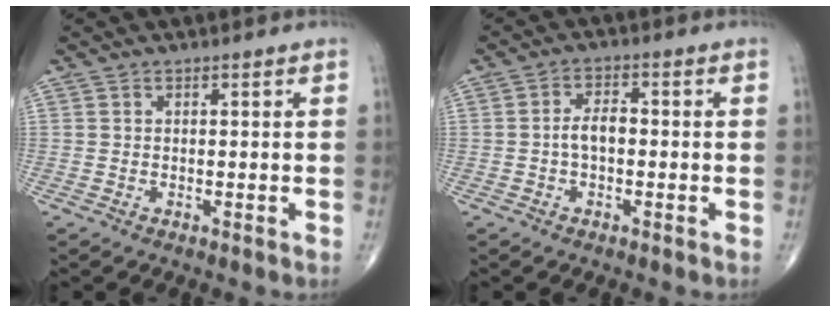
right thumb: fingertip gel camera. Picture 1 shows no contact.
{"total": 3.8, "force": [-0.6, 2.1, 3.1], "torque": [-0.053, 0.016, -0.015]}